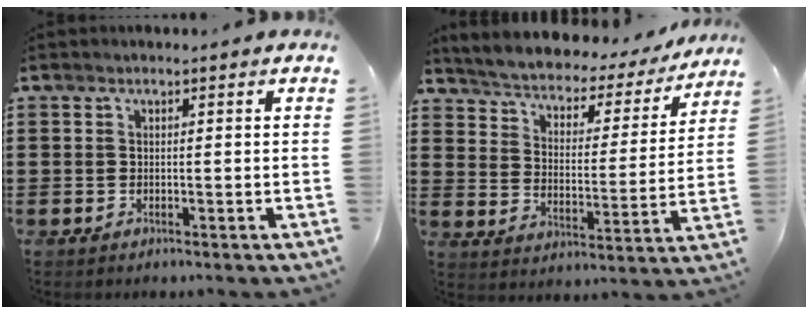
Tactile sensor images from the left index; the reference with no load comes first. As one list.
[{"total": 3.3, "force": [3.0, 0.9, 0.8], "torque": [-0.035, -0.030, 0.041]}]